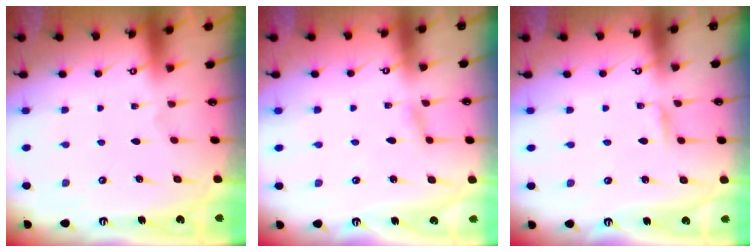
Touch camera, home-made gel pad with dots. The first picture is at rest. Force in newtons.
{"total": 2.3, "press": 2.3, "slide": 0.2}
{"total": 2.5, "press": 2.5, "slide": 0.3}